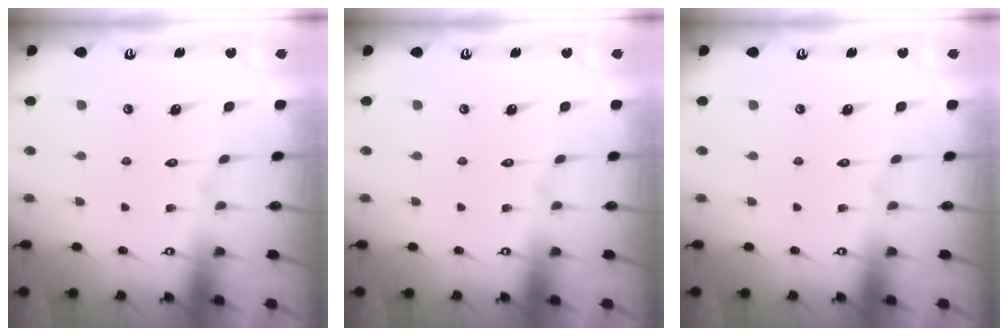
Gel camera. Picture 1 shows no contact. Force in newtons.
{"total": 0.0}
{"total": 0.0}